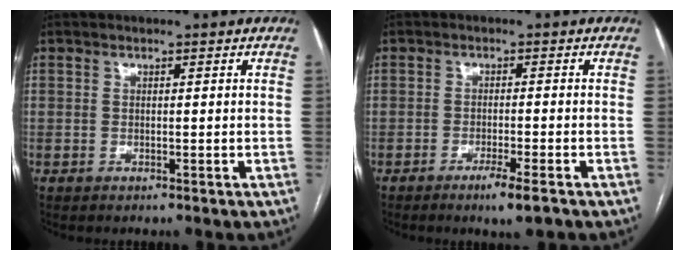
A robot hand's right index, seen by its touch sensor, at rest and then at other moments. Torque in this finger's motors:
{"motor_torque": [-0.31, 0.48, -0.37, -0.06]}